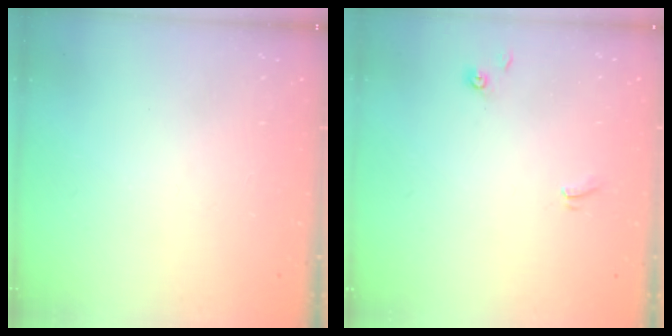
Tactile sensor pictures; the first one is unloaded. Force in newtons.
{"total": 1.1, "press": 1.1, "slide": 0.2}